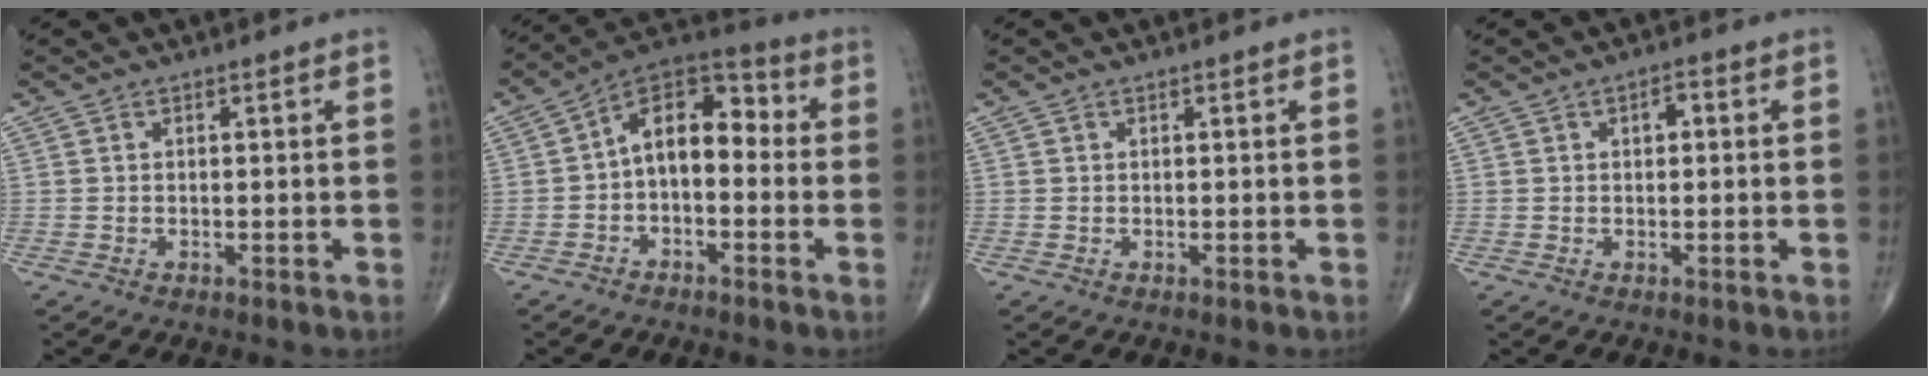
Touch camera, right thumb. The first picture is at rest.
{"total": 11.3, "force": [-0.5, 6.9, 9.0], "torque": [-0.113, 0.047, -0.026]}
{"total": 0.0}
{"total": 2.1, "force": [0.4, 1.3, 1.6], "torque": [-0.018, 0.007, 0.002]}